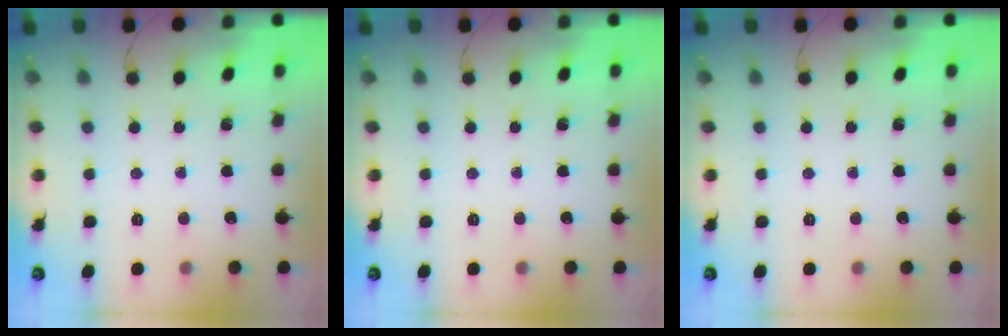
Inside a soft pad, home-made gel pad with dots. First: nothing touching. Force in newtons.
{"total": 0.0}
{"total": 0.0}